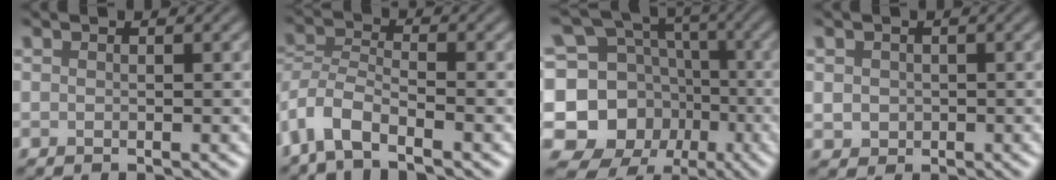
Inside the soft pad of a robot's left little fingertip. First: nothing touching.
{"total": 4.9, "force": [-3.5, 1.8, 2.9], "torque": [-0.055, 0.000, -0.079]}
{"total": 12.6, "force": [-2.6, 11.4, 4.8], "torque": [-0.111, -0.005, -0.052]}
{"total": 1.4, "force": [0.1, 1.3, 0.4], "torque": [-0.005, -0.004, -0.001]}